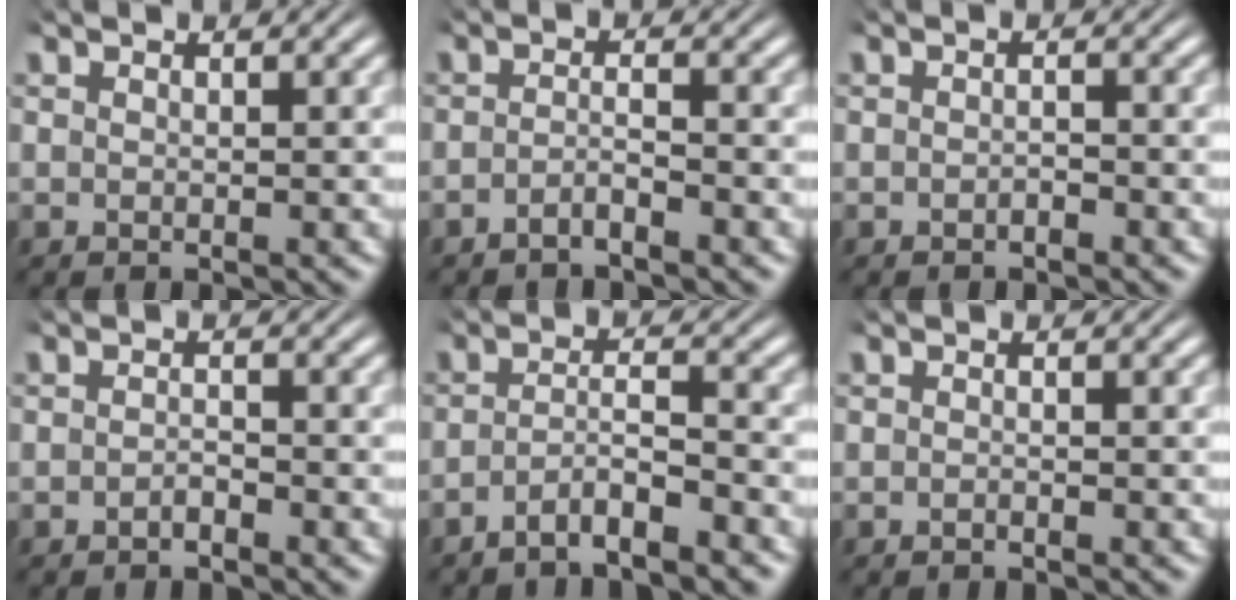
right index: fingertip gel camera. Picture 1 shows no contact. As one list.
[{"total": 2.2, "force": [-1.9, 0.2, 0.9], "torque": [-0.017, -0.009, -0.034]}, {"total": 0.8, "force": [-0.8, -0.1, 0.2], "torque": [-0.005, -0.001, -0.013]}, {"total": 1.2, "force": [-1.1, 0.1, 0.3], "torque": [-0.005, -0.003, -0.020]}, {"total": 3.8, "force": [-3.2, 0.7, 1.9], "torque": [-0.033, -0.009, -0.052]}, {"total": 0.6, "force": [-0.6, -0.2, 0.1], "torque": [-0.004, -0.001, -0.012]}]